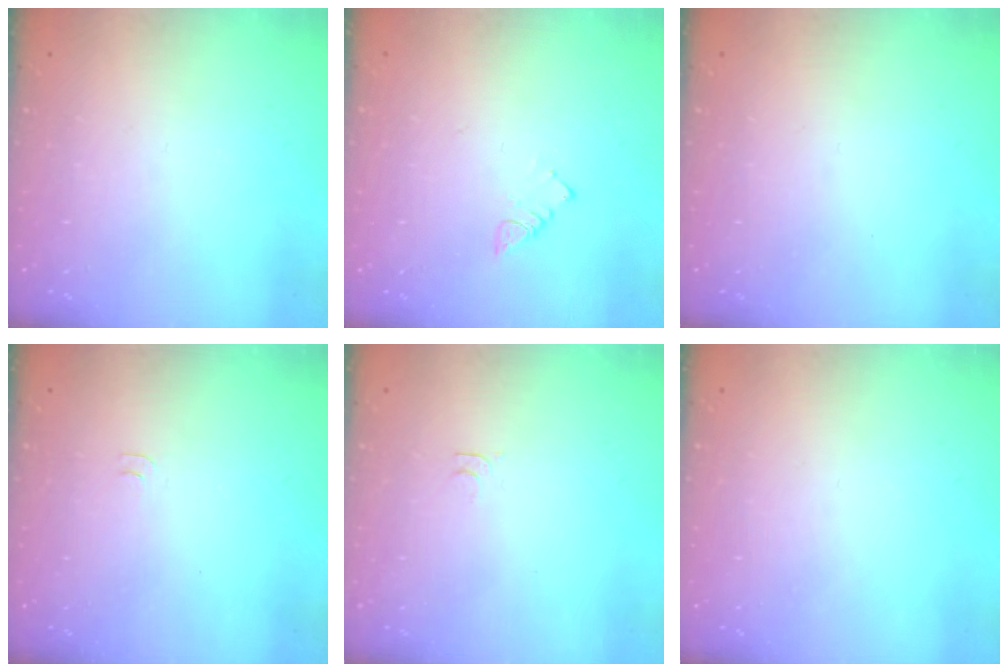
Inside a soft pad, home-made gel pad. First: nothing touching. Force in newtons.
{"total": 2.8, "press": 2.8, "slide": 0.3}
{"total": 0.0}
{"total": 3.0, "press": 3.0, "slide": 0.3}
{"total": 5.8, "press": 5.8, "slide": 0.7}
{"total": 0.0}